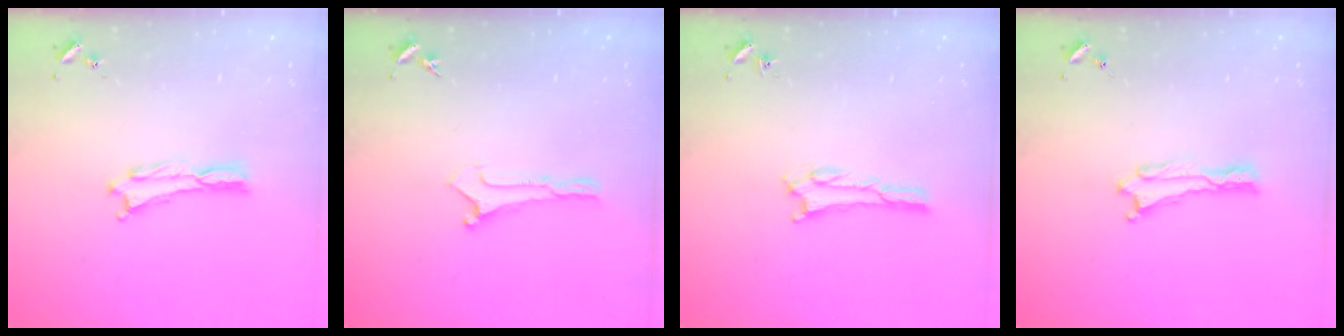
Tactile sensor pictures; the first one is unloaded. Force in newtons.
{"total": 0.0}
{"total": 1.5, "press": 1.5, "slide": 0.2}
{"total": 0.0}